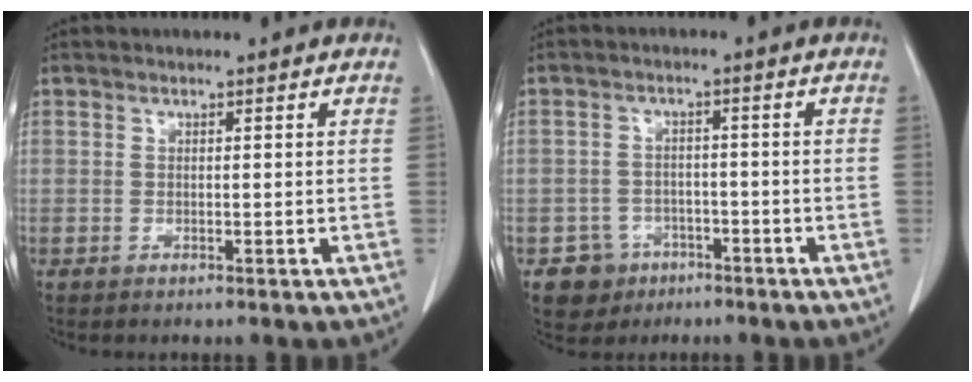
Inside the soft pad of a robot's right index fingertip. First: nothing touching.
{"total": 4.9, "force": [-2.7, 4.1, 0.2], "torque": [0.002, 0.015, -0.038]}